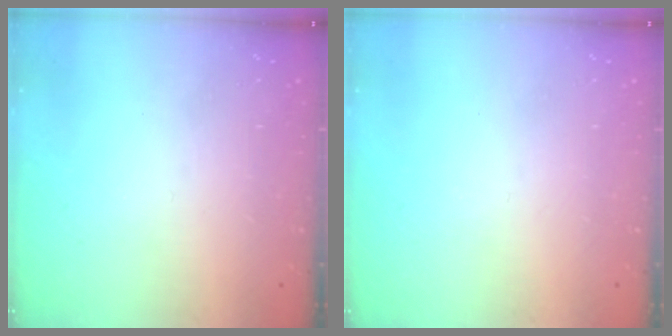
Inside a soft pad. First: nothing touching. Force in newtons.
{"total": 0.0}